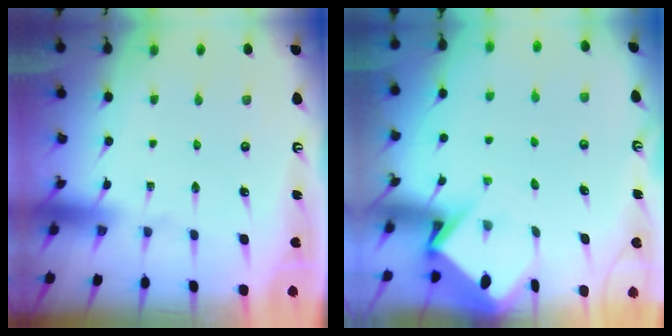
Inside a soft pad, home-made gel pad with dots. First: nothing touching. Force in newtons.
{"total": 3.7, "press": 3.7, "slide": 0.3}